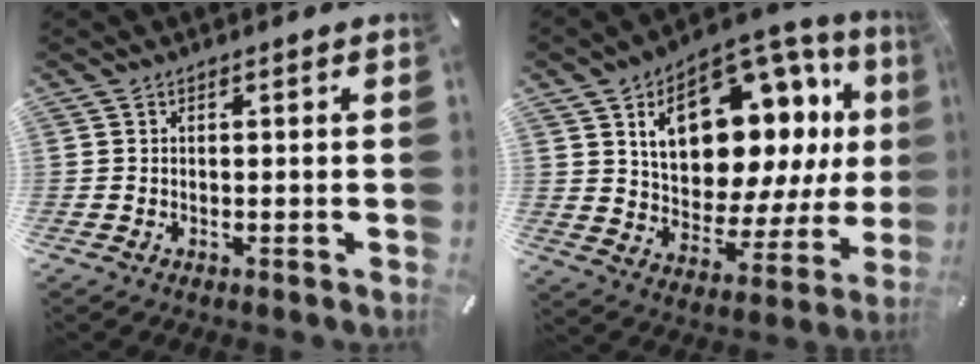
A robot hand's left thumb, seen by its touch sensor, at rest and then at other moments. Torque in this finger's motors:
{"motor_torque": [2.52, 2.48, 2.46, -0.31, 0.29]}